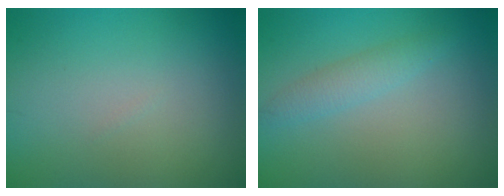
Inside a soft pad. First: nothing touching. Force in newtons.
{"total": 2.0, "press": 2.0, "slide": 0.1}